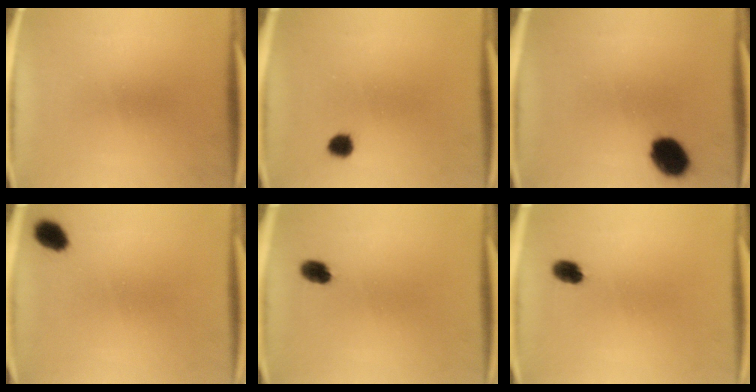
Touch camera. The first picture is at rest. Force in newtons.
{"total": 2.5}
{"total": 9.1}
{"total": 4.3}
{"total": 3.1}
{"total": 3.1}